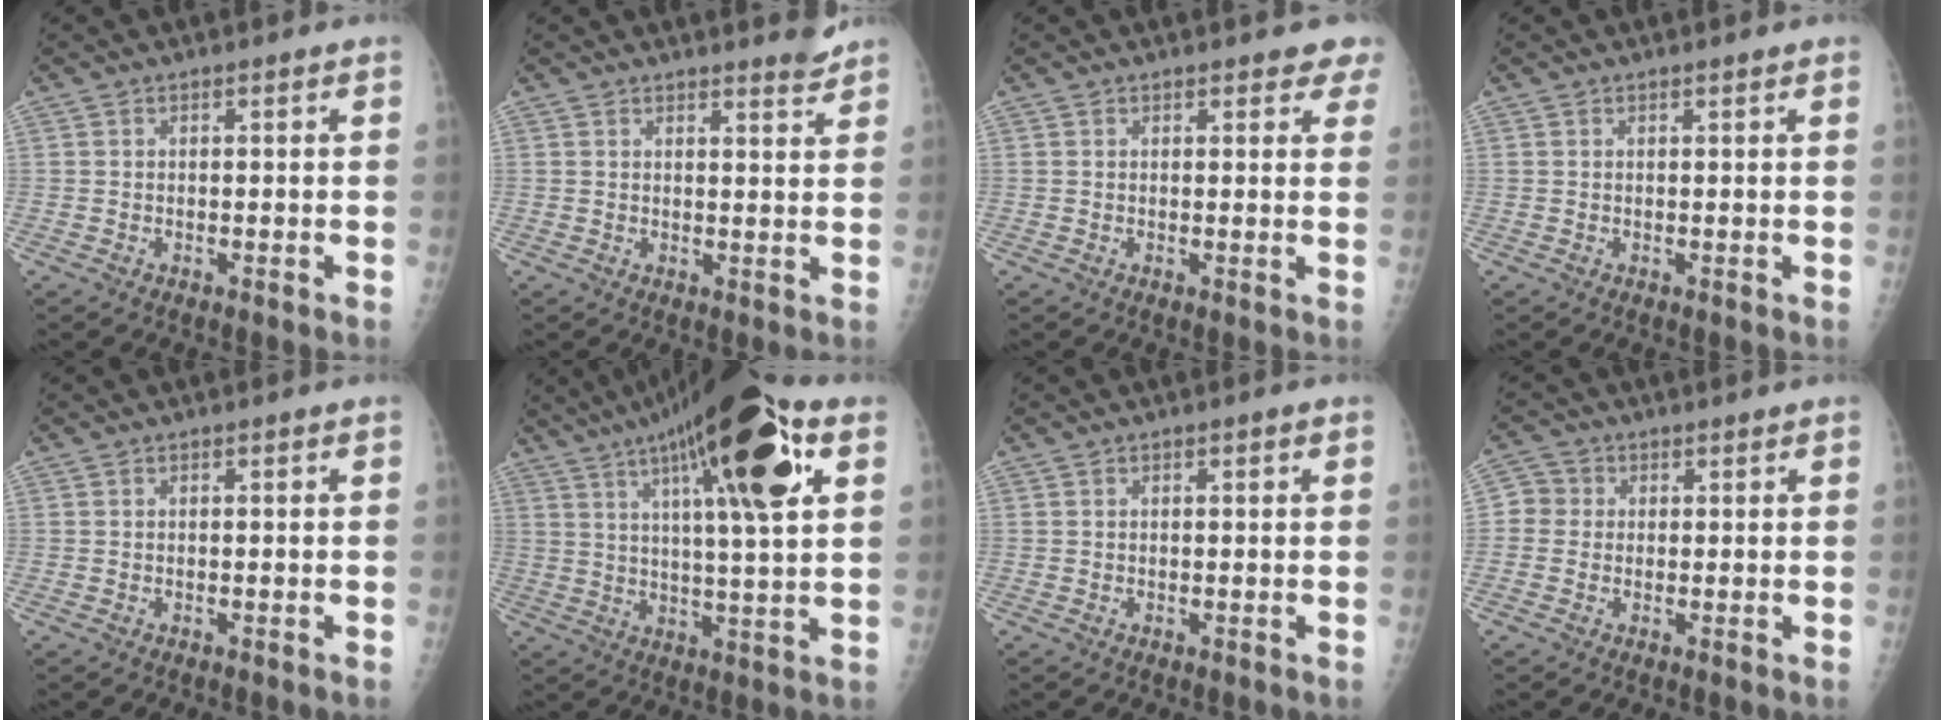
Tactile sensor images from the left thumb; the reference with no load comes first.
{"total": 2.9, "force": [2.8, 0.2, 0.9], "torque": [-0.009, -0.029, 0.033]}
{"total": 3.8, "force": [3.1, 1.5, 1.5], "torque": [0.015, -0.010, 0.024]}
{"total": 0.7, "force": [0.6, 0.0, 0.4], "torque": [-0.008, -0.001, 0.009]}
{"total": 0.0}
{"total": 22.3, "force": [9.7, 4.7, 19.5], "torque": [-0.302, -0.001, 0.150]}
{"total": 1.2, "force": [0.4, 0.5, 1.1], "torque": [-0.012, 0.005, 0.005]}
{"total": 3.7, "force": [0.3, 3.5, 0.9], "torque": [0.002, 0.005, -0.004]}